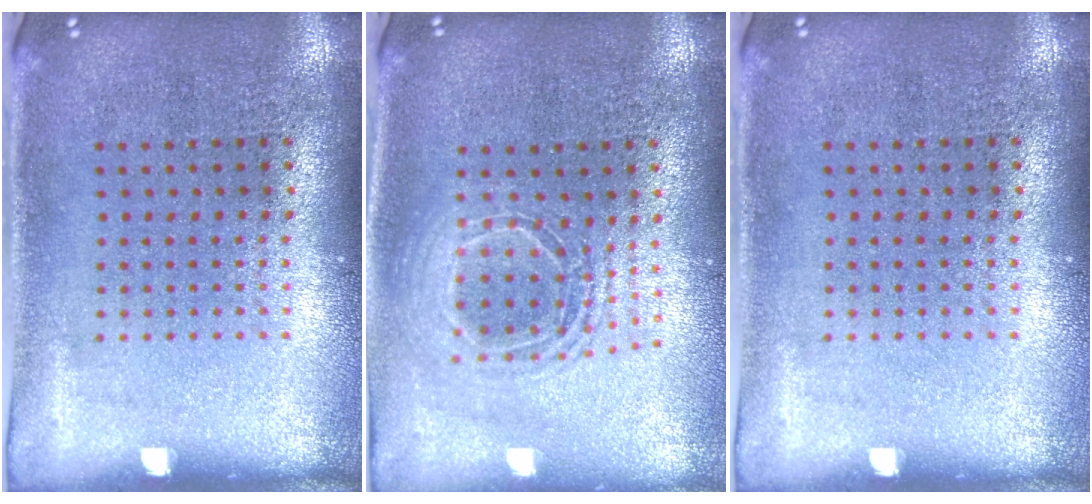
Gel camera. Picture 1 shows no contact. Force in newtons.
{"total": 1.6, "press": 1.3, "slide": 0.8}
{"total": 0.0}